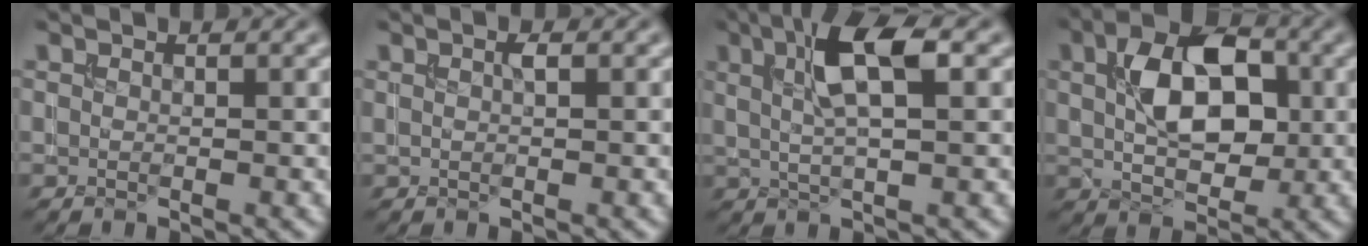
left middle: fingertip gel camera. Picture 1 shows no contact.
{"total": 0.9, "force": [0.4, 0.2, 0.8], "torque": [-0.017, 0.004, 0.007]}
{"total": 5.8, "force": [1.9, 1.6, 5.3], "torque": [-0.098, 0.007, 0.031]}
{"total": 7.8, "force": [1.7, 4.6, 6.1], "torque": [-0.099, 0.011, 0.024]}